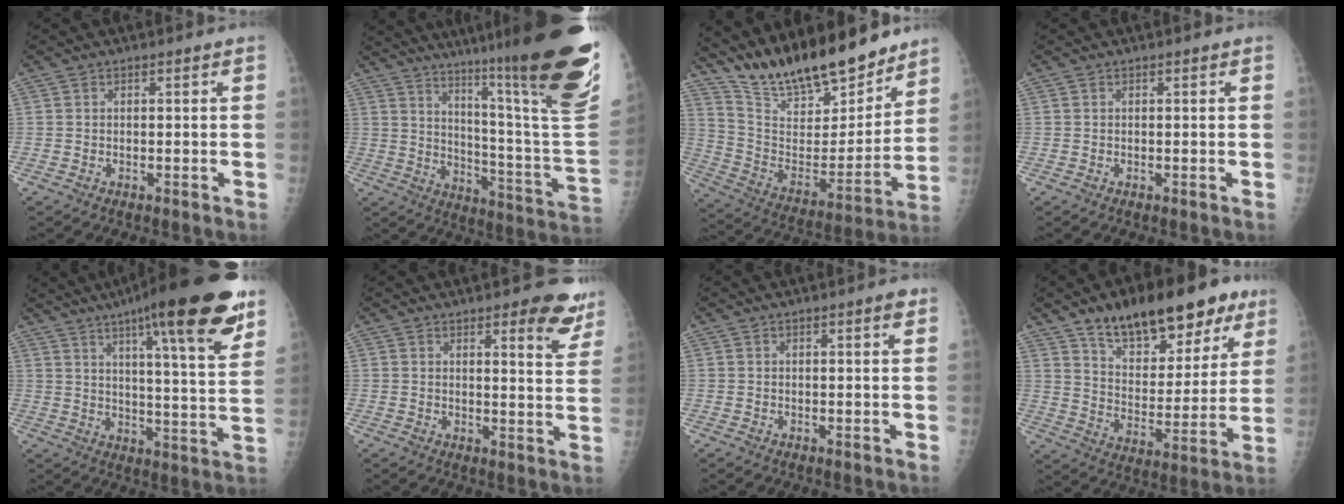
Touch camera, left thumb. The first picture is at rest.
{"total": 32.7, "force": [21.1, 3.1, 24.8], "torque": [-0.278, -0.112, 0.303]}
{"total": 21.9, "force": [18.6, 6.4, 9.7], "torque": [-0.125, -0.095, 0.325]}
{"total": 0.0}
{"total": 24.3, "force": [14.7, 4.1, 18.9], "torque": [-0.263, -0.043, 0.209]}
{"total": 10.1, "force": [6.2, 3.0, 7.3], "torque": [-0.054, -0.032, 0.070]}
{"total": 2.2, "force": [1.1, 0.4, 1.9], "torque": [-0.024, -0.001, 0.012]}
{"total": 23.1, "force": [14.5, 10.6, 14.5], "torque": [-0.169, -0.039, 0.228]}